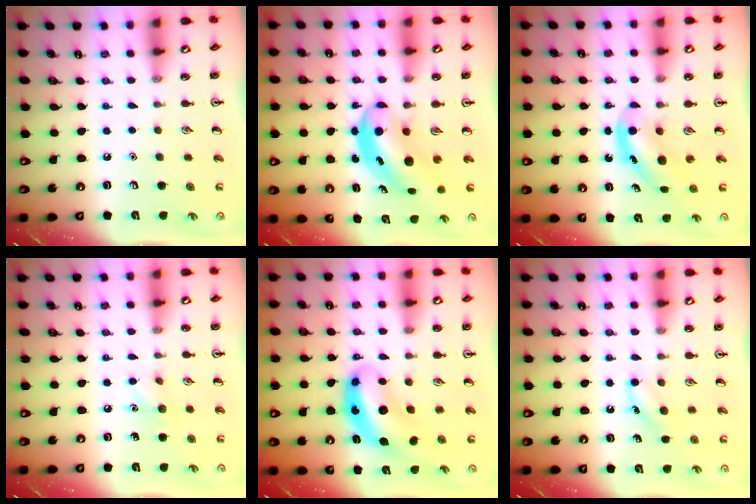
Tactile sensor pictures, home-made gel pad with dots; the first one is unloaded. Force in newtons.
{"total": 5.0, "press": 4.8, "slide": 1.3}
{"total": 4.9, "press": 4.8, "slide": 0.9}
{"total": 5.6, "press": 5.3, "slide": 1.8}
{"total": 8.8, "press": 8.4, "slide": 2.7}
{"total": 3.8, "press": 3.5, "slide": 1.4}